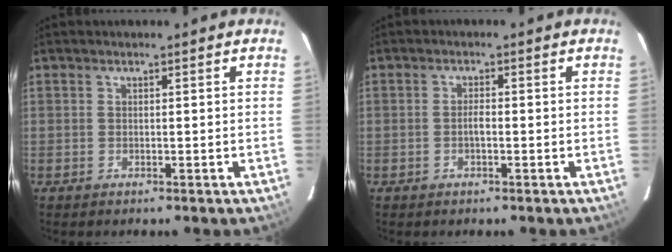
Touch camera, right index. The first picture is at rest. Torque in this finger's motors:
{"motor_torque": [0.75, 0.03, 0.37, 0.06]}